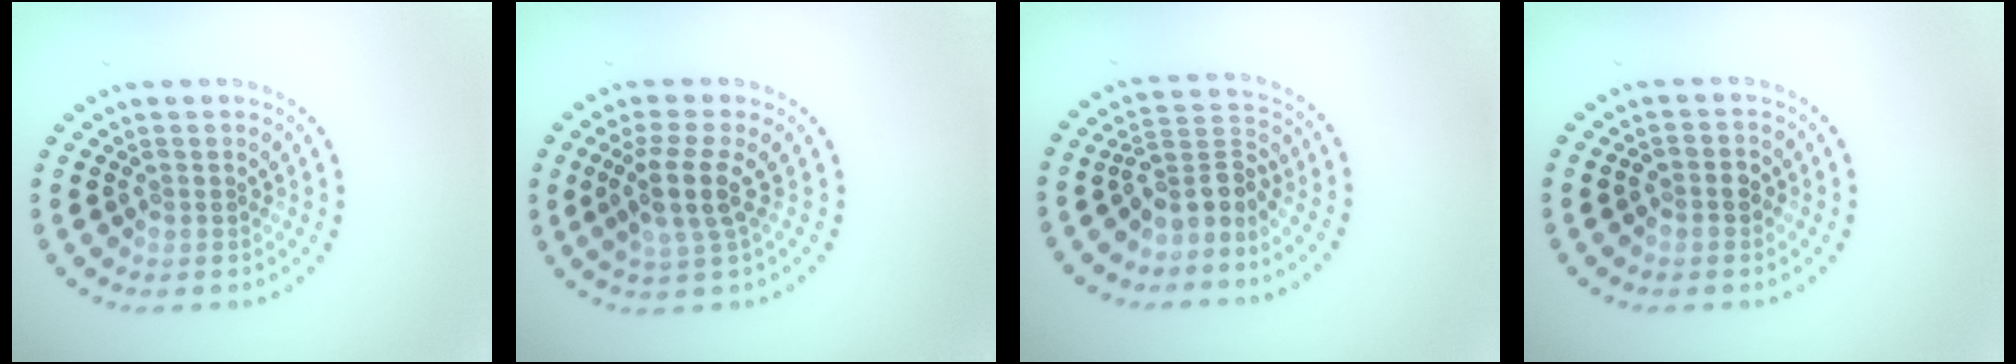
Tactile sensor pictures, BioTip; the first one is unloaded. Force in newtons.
{"total": 3.3, "press": 2.6, "slide": 2.0}
{"total": 3.2, "press": 2.2, "slide": 2.3}
{"total": 1.5, "press": 1.4, "slide": 0.6}